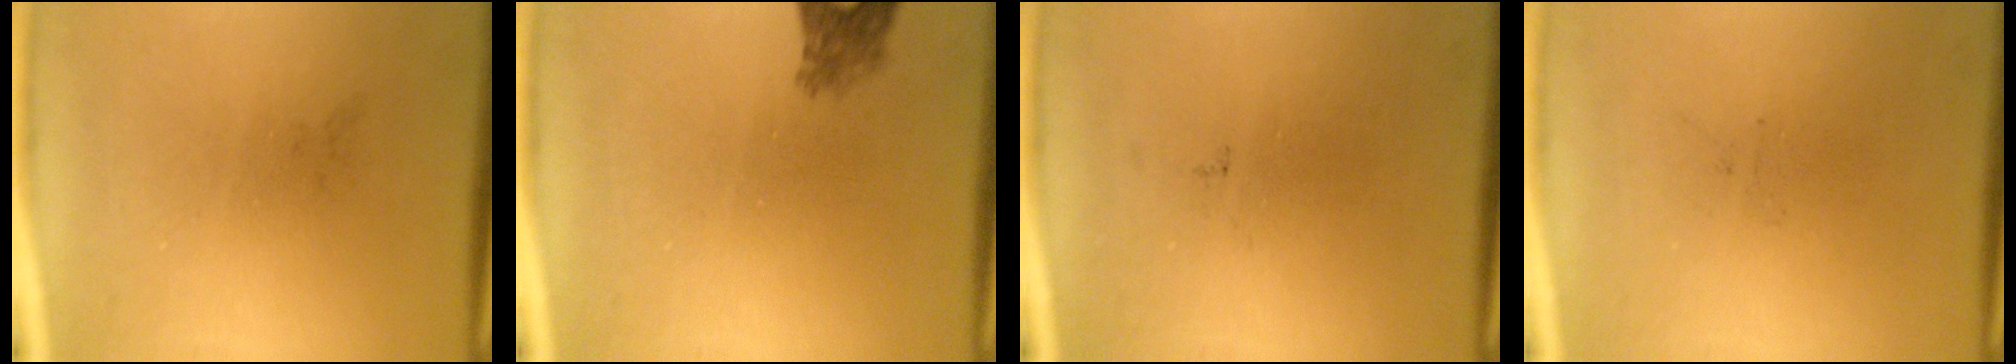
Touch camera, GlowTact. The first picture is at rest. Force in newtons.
{"total": 2.5}
{"total": 0.0}
{"total": 0.0}